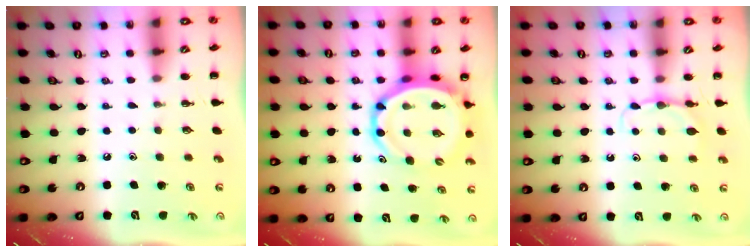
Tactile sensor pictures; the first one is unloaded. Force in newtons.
{"total": 9.6, "press": 9.2, "slide": 2.9}
{"total": 4.6, "press": 4.3, "slide": 1.5}